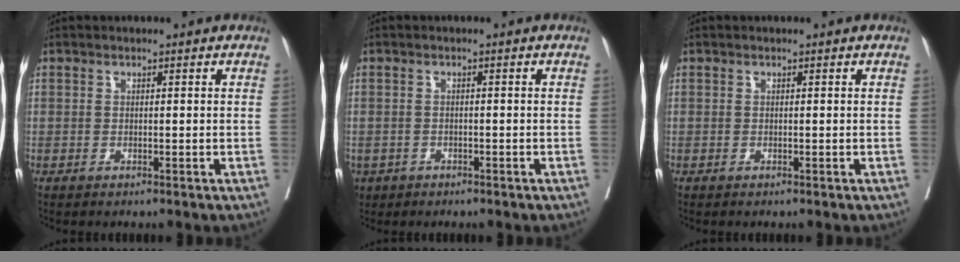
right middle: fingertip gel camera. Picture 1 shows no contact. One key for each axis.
{"total": 3.6, "fx": -2.2, "fy": 2.7, "fz": 0.7, "tx": -0.016, "ty": 0.001, "tz": -0.035}
{"total": 0.0}